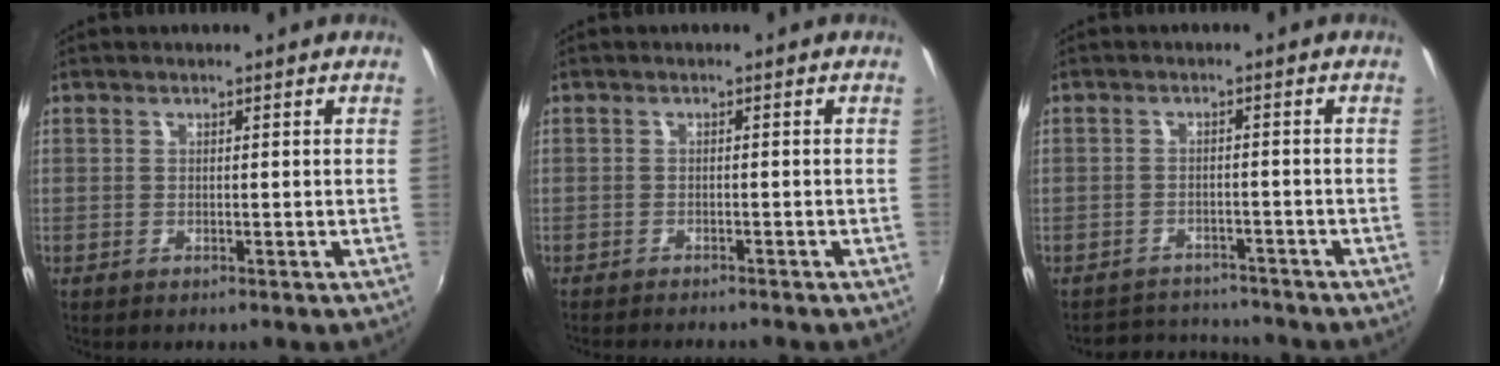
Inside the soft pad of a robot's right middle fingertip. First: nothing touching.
{"total": 3.6, "force": [-3.4, 0.3, 1.3], "torque": [-0.032, -0.012, -0.054]}
{"total": 5.9, "force": [-5.6, 1.7, -0.1], "torque": [-0.013, 0.016, -0.086]}